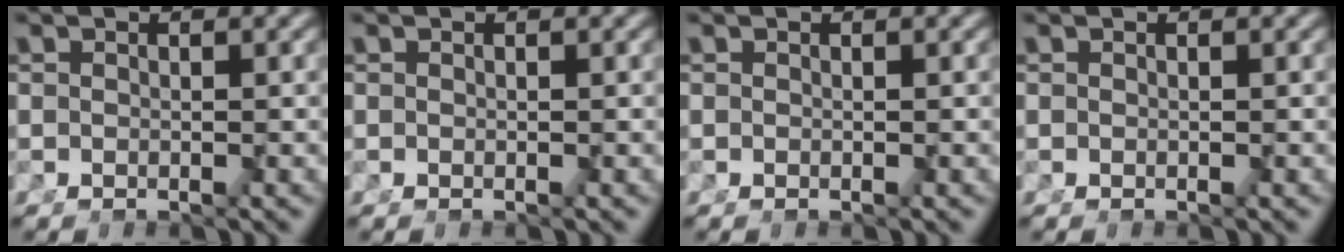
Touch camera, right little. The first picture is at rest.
{"total": 0.0}
{"total": 0.0}
{"total": 0.0}